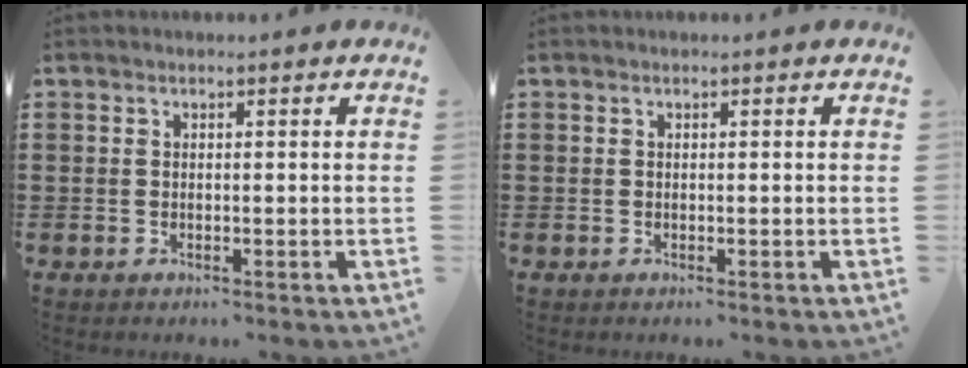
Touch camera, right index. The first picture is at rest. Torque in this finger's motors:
{"motor_torque": [0.02, 0.30, 0.00, 0.00]}